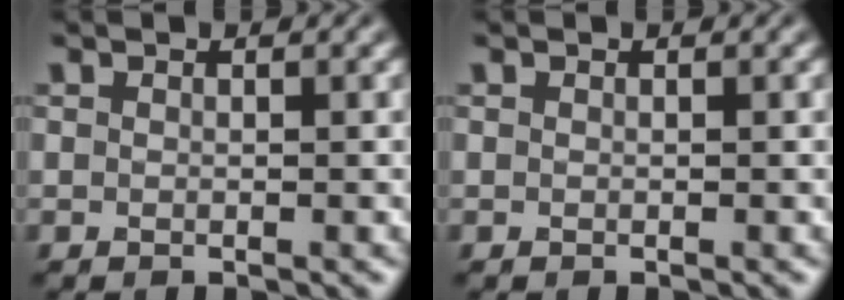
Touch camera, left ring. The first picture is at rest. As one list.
[{"total": 0.0}]